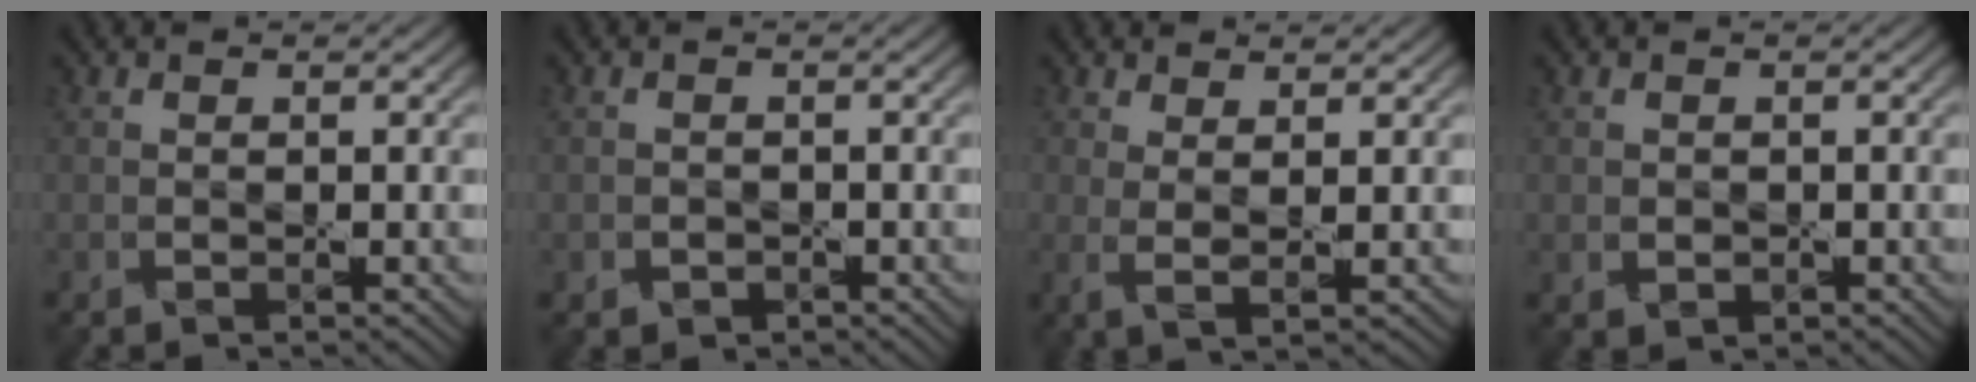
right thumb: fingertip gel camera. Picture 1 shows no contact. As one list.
[{"total": 1.3, "force": [-0.7, 1.1, 0.2], "torque": [0.001, -0.006, -0.014]}, {"total": 2.9, "force": [1.0, 0.6, 2.6], "torque": [-0.053, -0.003, 0.019]}, {"total": 1.0, "force": [-0.1, 1.0, 0.4], "torque": [-0.010, -0.009, 0.000]}]